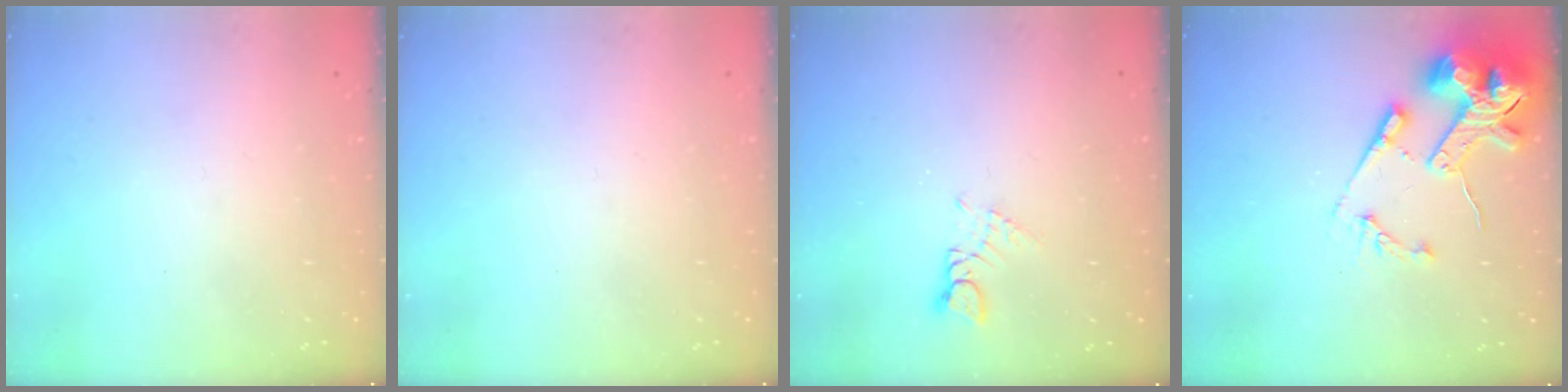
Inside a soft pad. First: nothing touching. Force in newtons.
{"total": 0.0}
{"total": 1.6, "press": 1.6, "slide": 0.2}
{"total": 16.8, "press": 16.7, "slide": 2.2}